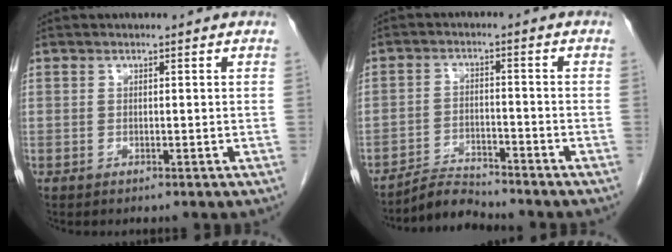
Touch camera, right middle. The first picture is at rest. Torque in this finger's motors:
{"motor_torque": [-0.07, -0.18, -0.02, -0.01]}